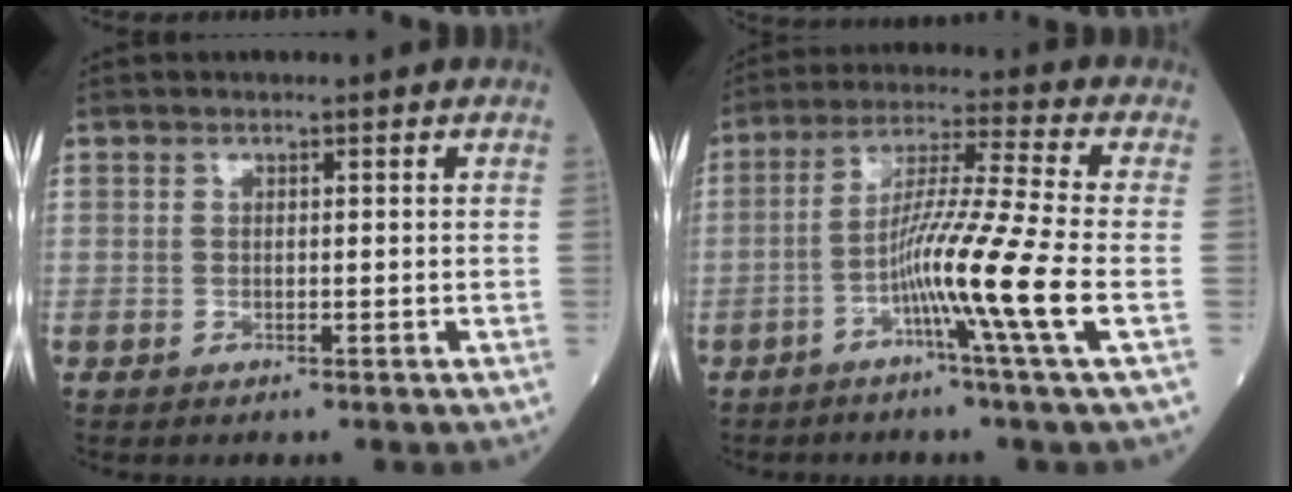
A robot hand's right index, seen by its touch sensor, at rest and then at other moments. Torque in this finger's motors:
{"motor_torque": [1.67, -0.47, 0.85, 0.21]}